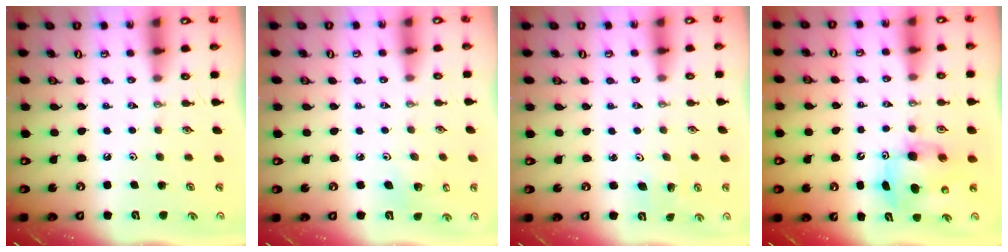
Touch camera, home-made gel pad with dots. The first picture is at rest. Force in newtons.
{"total": 3.5, "press": 3.3, "slide": 1.1}
{"total": 2.8, "press": 2.8, "slide": 0.3}
{"total": 7.6, "press": 7.4, "slide": 1.7}